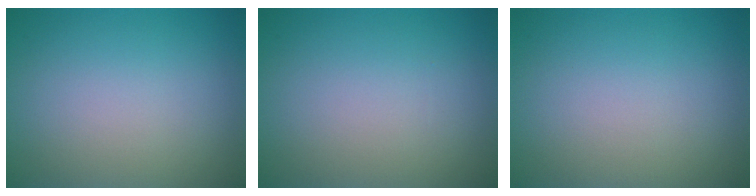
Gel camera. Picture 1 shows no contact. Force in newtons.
{"total": 0.0}
{"total": 0.0}